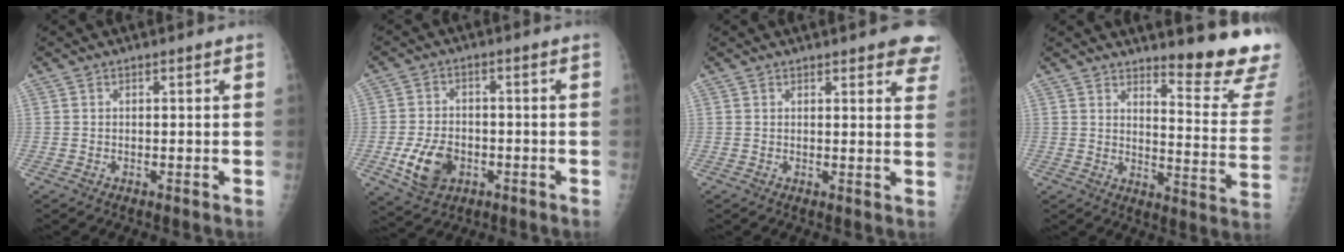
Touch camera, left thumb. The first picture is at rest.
{"total": 8.8, "force": [-3.0, 6.1, 5.5], "torque": [-0.088, 0.010, -0.047]}
{"total": 7.3, "force": [5.3, 2.3, 4.4], "torque": [-0.023, -0.018, 0.049]}
{"total": 14.4, "force": [12.4, 1.2, 7.2], "torque": [-0.071, -0.149, 0.152]}